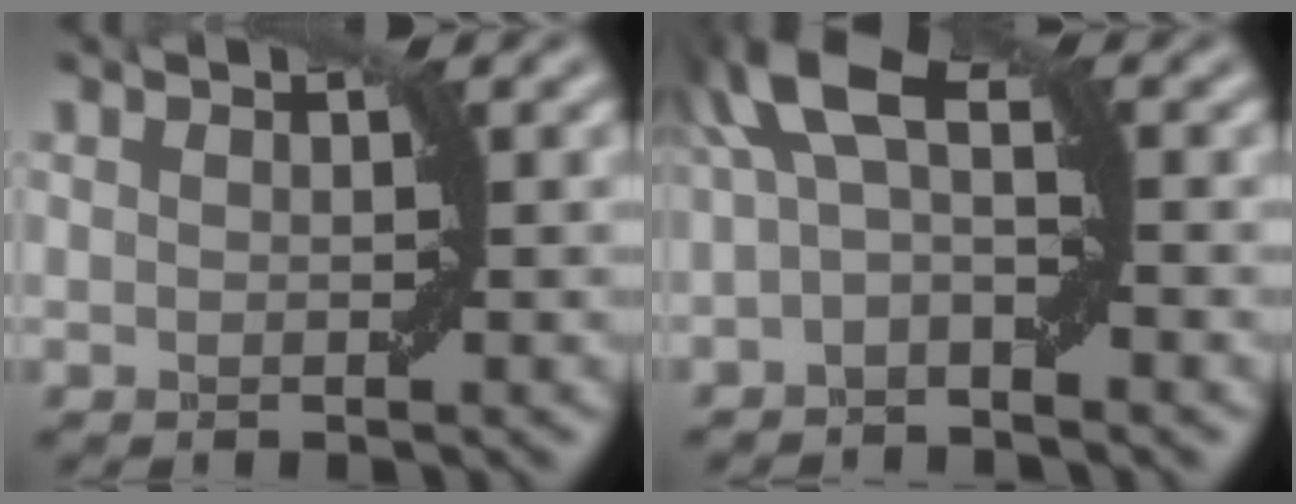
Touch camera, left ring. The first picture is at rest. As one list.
[{"total": 2.4, "force": [-0.4, 0.7, 2.3], "torque": [-0.058, 0.004, 0.000]}]